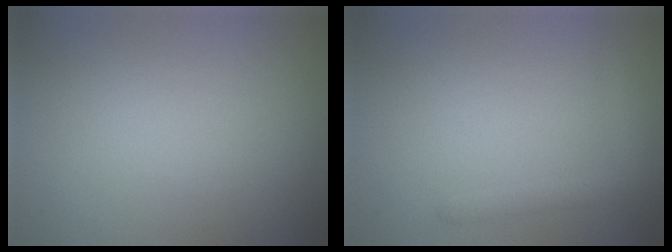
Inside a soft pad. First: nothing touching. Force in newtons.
{"total": 1.5, "press": 1.5, "slide": 0.1}